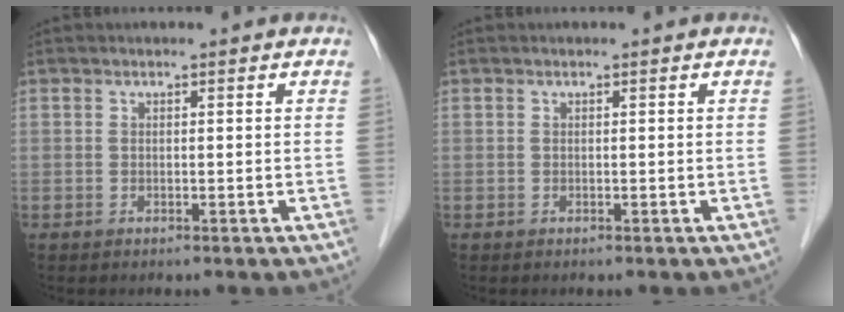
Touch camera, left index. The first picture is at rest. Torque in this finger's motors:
{"motor_torque": [0.00, 0.00, 0.00, 0.00]}